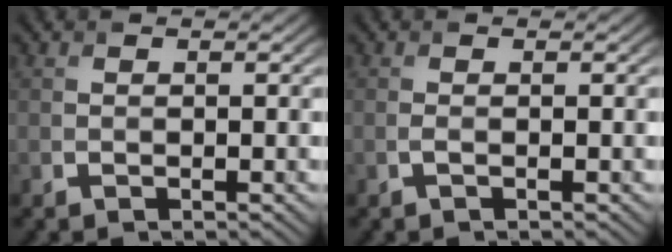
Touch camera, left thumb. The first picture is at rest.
{"total": 0.6, "force": [-0.1, 0.1, 0.6], "torque": [-0.015, -0.001, -0.004]}